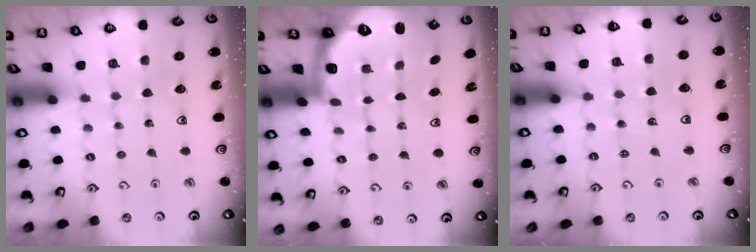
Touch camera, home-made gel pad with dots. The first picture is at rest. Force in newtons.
{"total": 2.5, "press": 2.0, "slide": 1.6}
{"total": 3.9, "press": 3.5, "slide": 1.8}